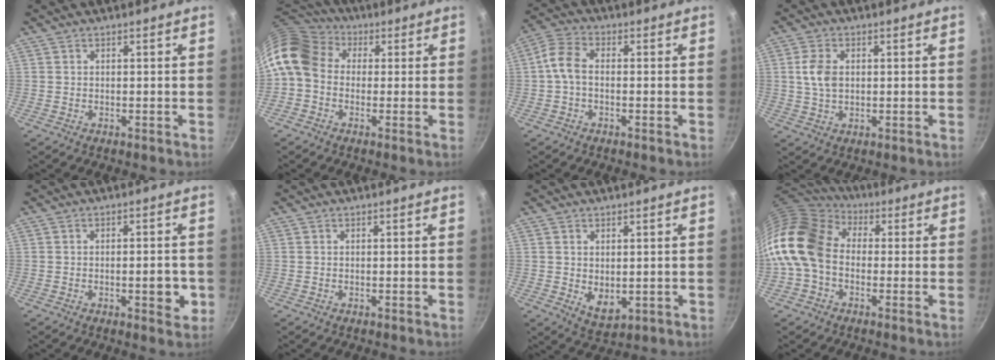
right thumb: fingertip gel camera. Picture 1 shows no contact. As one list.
[{"total": 12.2, "force": [1.5, 9.9, 7.0], "torque": [-0.124, 0.028, 0.006]}, {"total": 5.4, "force": [-0.8, 3.3, 4.2], "torque": [-0.096, 0.024, -0.028]}, {"total": 5.5, "force": [0.8, 3.7, 4.0], "torque": [-0.072, 0.002, 0.014]}, {"total": 5.3, "force": [-1.3, 2.1, 4.7], "torque": [-0.047, 0.004, -0.017]}, {"total": 0.0}, {"total": 4.8, "force": [0.4, 3.1, 3.7], "torque": [-0.051, -0.019, 0.016]}, {"total": 16.4, "force": [-0.4, 12.3, 10.8], "torque": [-0.199, 0.036, -0.027]}]